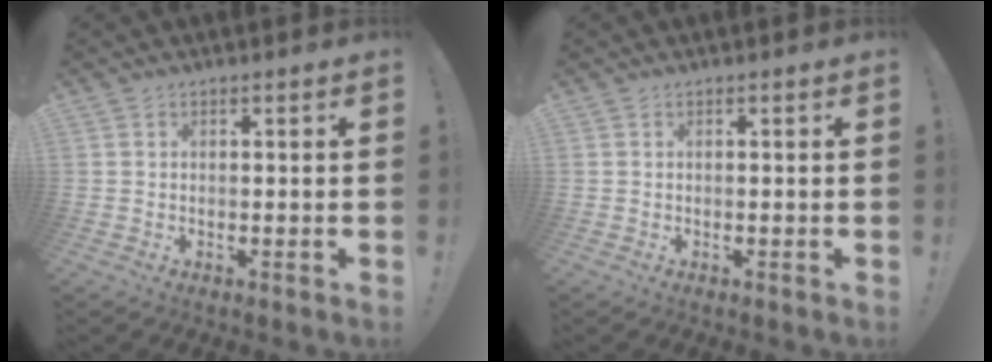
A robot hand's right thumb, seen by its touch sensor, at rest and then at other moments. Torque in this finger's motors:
{"motor_torque": [-0.01, -0.01, 0.03, 0.04, 0.02]}